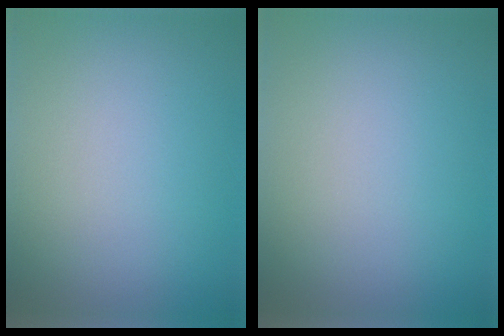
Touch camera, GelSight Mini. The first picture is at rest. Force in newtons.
{"total": 0.0}